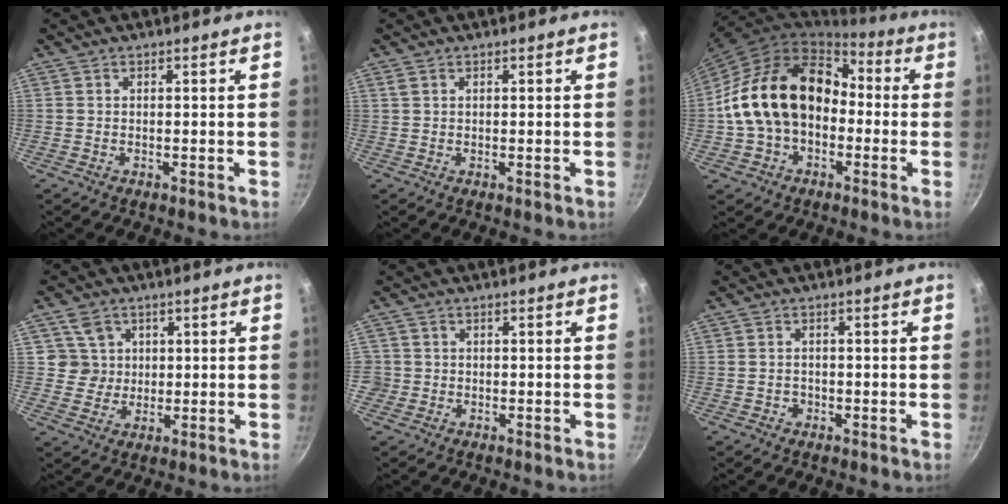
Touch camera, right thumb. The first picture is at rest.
{"total": 1.0, "force": [0.3, 0.6, 0.7], "torque": [-0.013, 0.002, 0.005]}
{"total": 18.7, "force": [-1.2, 13.9, 12.5], "torque": [-0.195, 0.061, -0.024]}
{"total": 5.5, "force": [1.8, 5.2, 0.5], "torque": [0.030, -0.003, 0.033]}
{"total": 2.2, "force": [-0.5, 2.1, 0.2], "torque": [0.009, 0.013, -0.007]}
{"total": 1.6, "force": [-0.7, 1.4, 0.3], "torque": [0.001, 0.007, -0.006]}